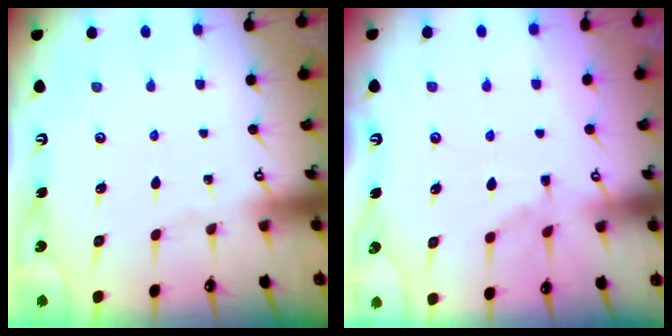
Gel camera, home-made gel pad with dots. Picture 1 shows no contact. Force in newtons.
{"total": 1.6, "press": 0.8, "slide": 1.4}